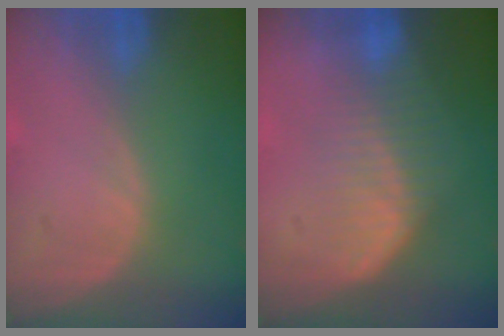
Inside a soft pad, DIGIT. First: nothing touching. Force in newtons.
{"total": 6.8, "press": 6.4, "slide": 2.3}